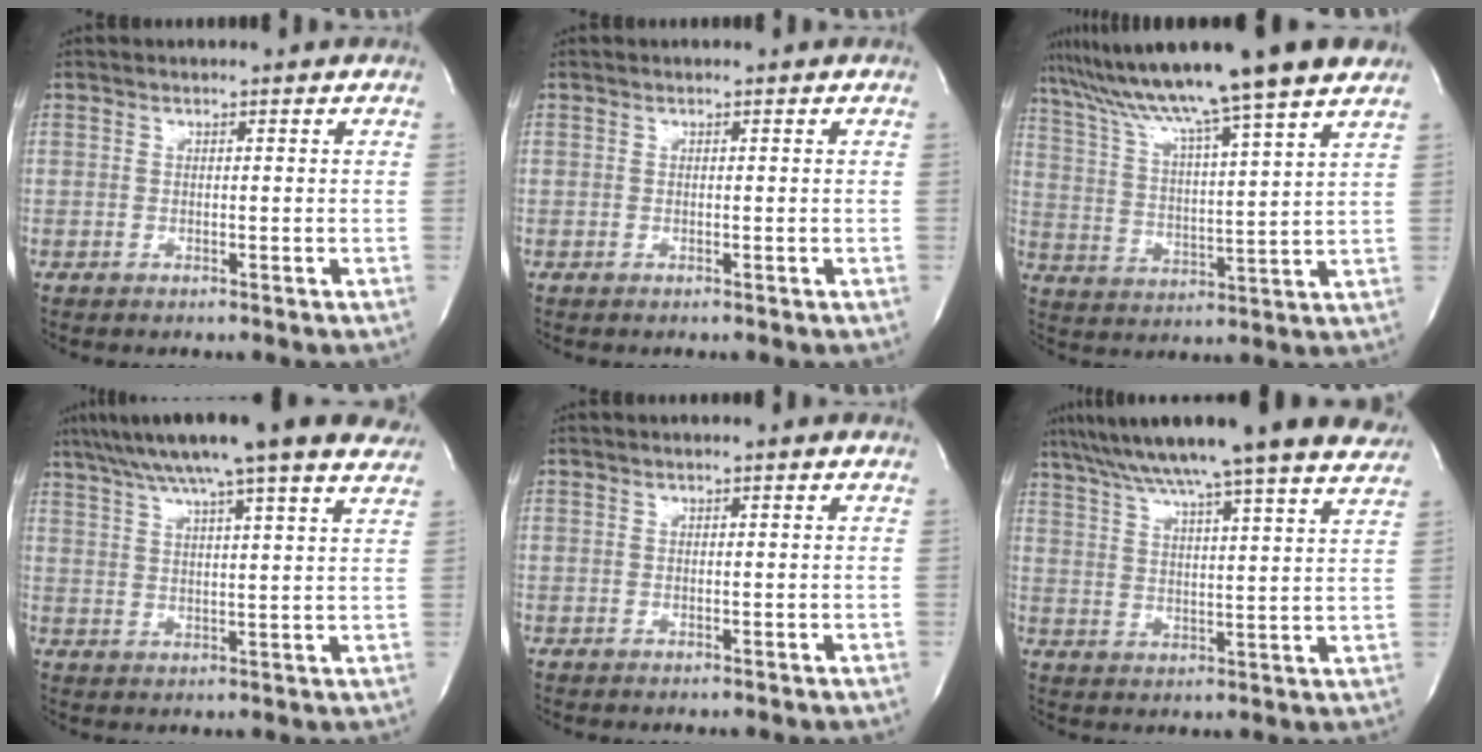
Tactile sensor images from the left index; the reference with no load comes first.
{"total": 0.0}
{"total": 18.7, "force": [15.1, -0.9, 10.9], "torque": [-0.188, 0.017, 0.235]}
{"total": 21.5, "force": [17.4, 1.2, 12.6], "torque": [-0.208, 0.031, 0.231]}
{"total": 1.0, "force": [0.6, 0.0, 0.8], "torque": [-0.015, 0.008, 0.006]}
{"total": 25.2, "force": [21.7, 0.3, 12.9], "torque": [-0.216, -0.007, 0.292]}